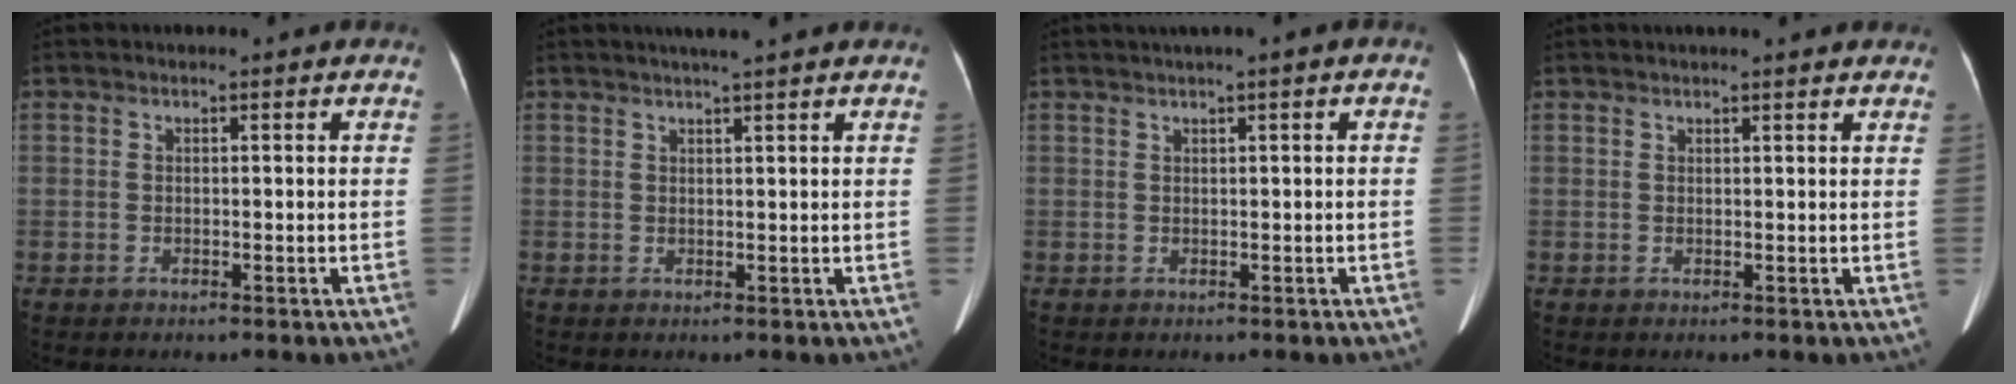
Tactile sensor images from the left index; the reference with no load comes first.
{"total": 4.5, "force": [3.7, -0.4, 2.5], "torque": [-0.037, 0.016, 0.050]}
{"total": 2.3, "force": [1.0, -0.1, 2.0], "torque": [-0.042, 0.015, 0.019]}
{"total": 7.0, "force": [6.2, 1.0, 3.2], "torque": [-0.042, 0.024, 0.068]}